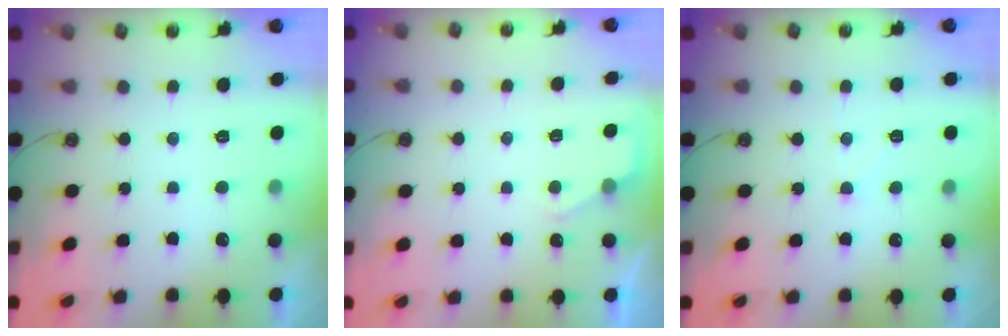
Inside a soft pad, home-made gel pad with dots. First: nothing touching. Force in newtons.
{"total": 2.8, "press": 2.7, "slide": 0.5}
{"total": 2.8, "press": 2.7, "slide": 0.4}